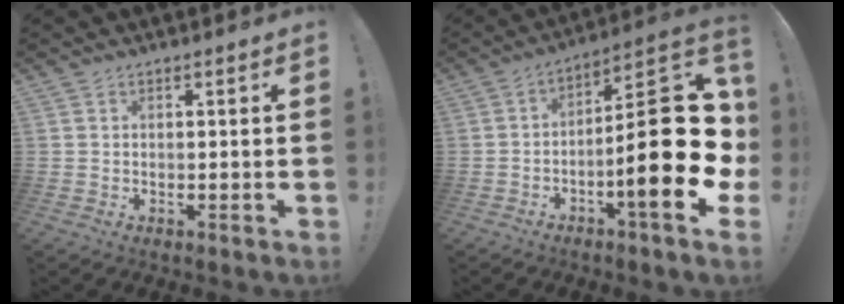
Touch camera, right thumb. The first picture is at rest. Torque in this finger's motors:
{"motor_torque": [2.53, 2.48, 1.49, -1.28, 0.22]}